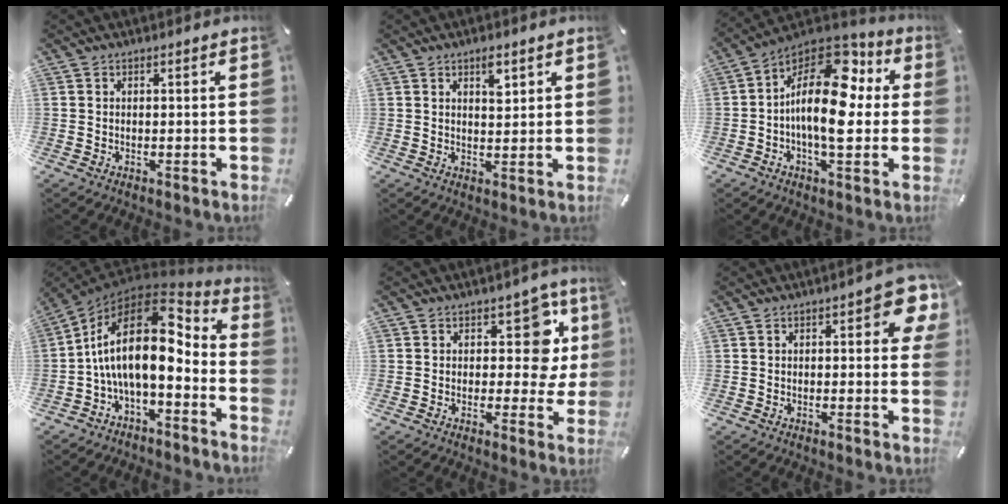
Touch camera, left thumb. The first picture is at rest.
{"total": 3.9, "force": [2.3, 1.8, 2.7], "torque": [-0.026, -0.010, 0.032]}
{"total": 19.6, "force": [2.0, 10.3, 16.6], "torque": [-0.276, -0.021, 0.034]}
{"total": 19.2, "force": [1.4, 9.6, 16.6], "torque": [-0.317, -0.026, 0.021]}
{"total": 12.0, "force": [3.9, 7.3, 8.7], "torque": [-0.094, -0.025, 0.065]}
{"total": 7.8, "force": [2.1, 3.2, 6.8], "torque": [-0.079, -0.007, 0.030]}